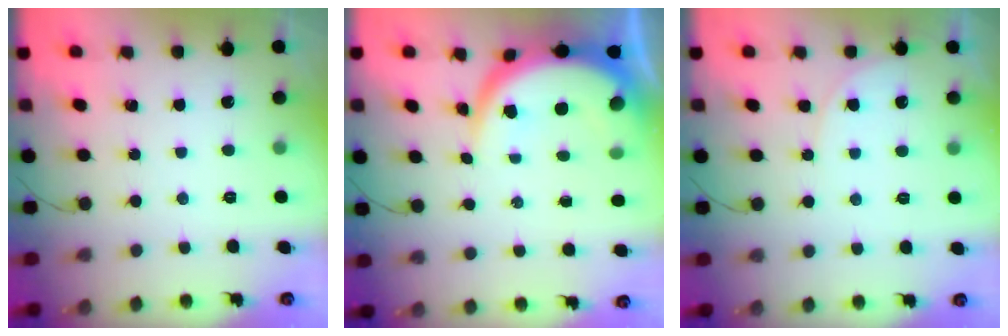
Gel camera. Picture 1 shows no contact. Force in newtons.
{"total": 8.9, "press": 8.9, "slide": 0.7}
{"total": 5.2, "press": 5.2, "slide": 0.7}